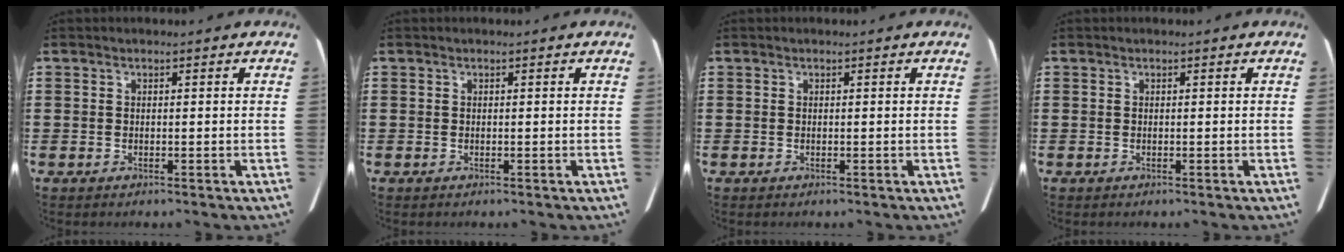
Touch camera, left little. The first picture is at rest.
{"total": 0.0}
{"total": 0.0}
{"total": 0.0}